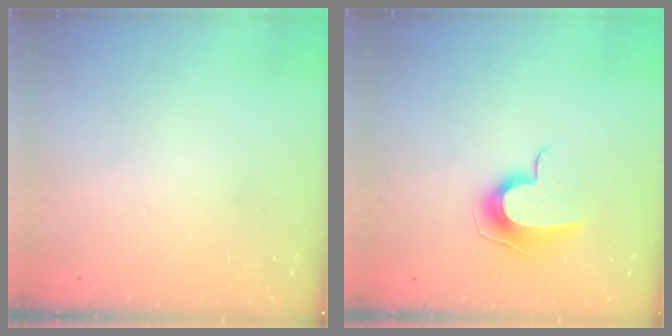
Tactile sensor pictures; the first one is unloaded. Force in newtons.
{"total": 9.0, "press": 9.0, "slide": 0.5}